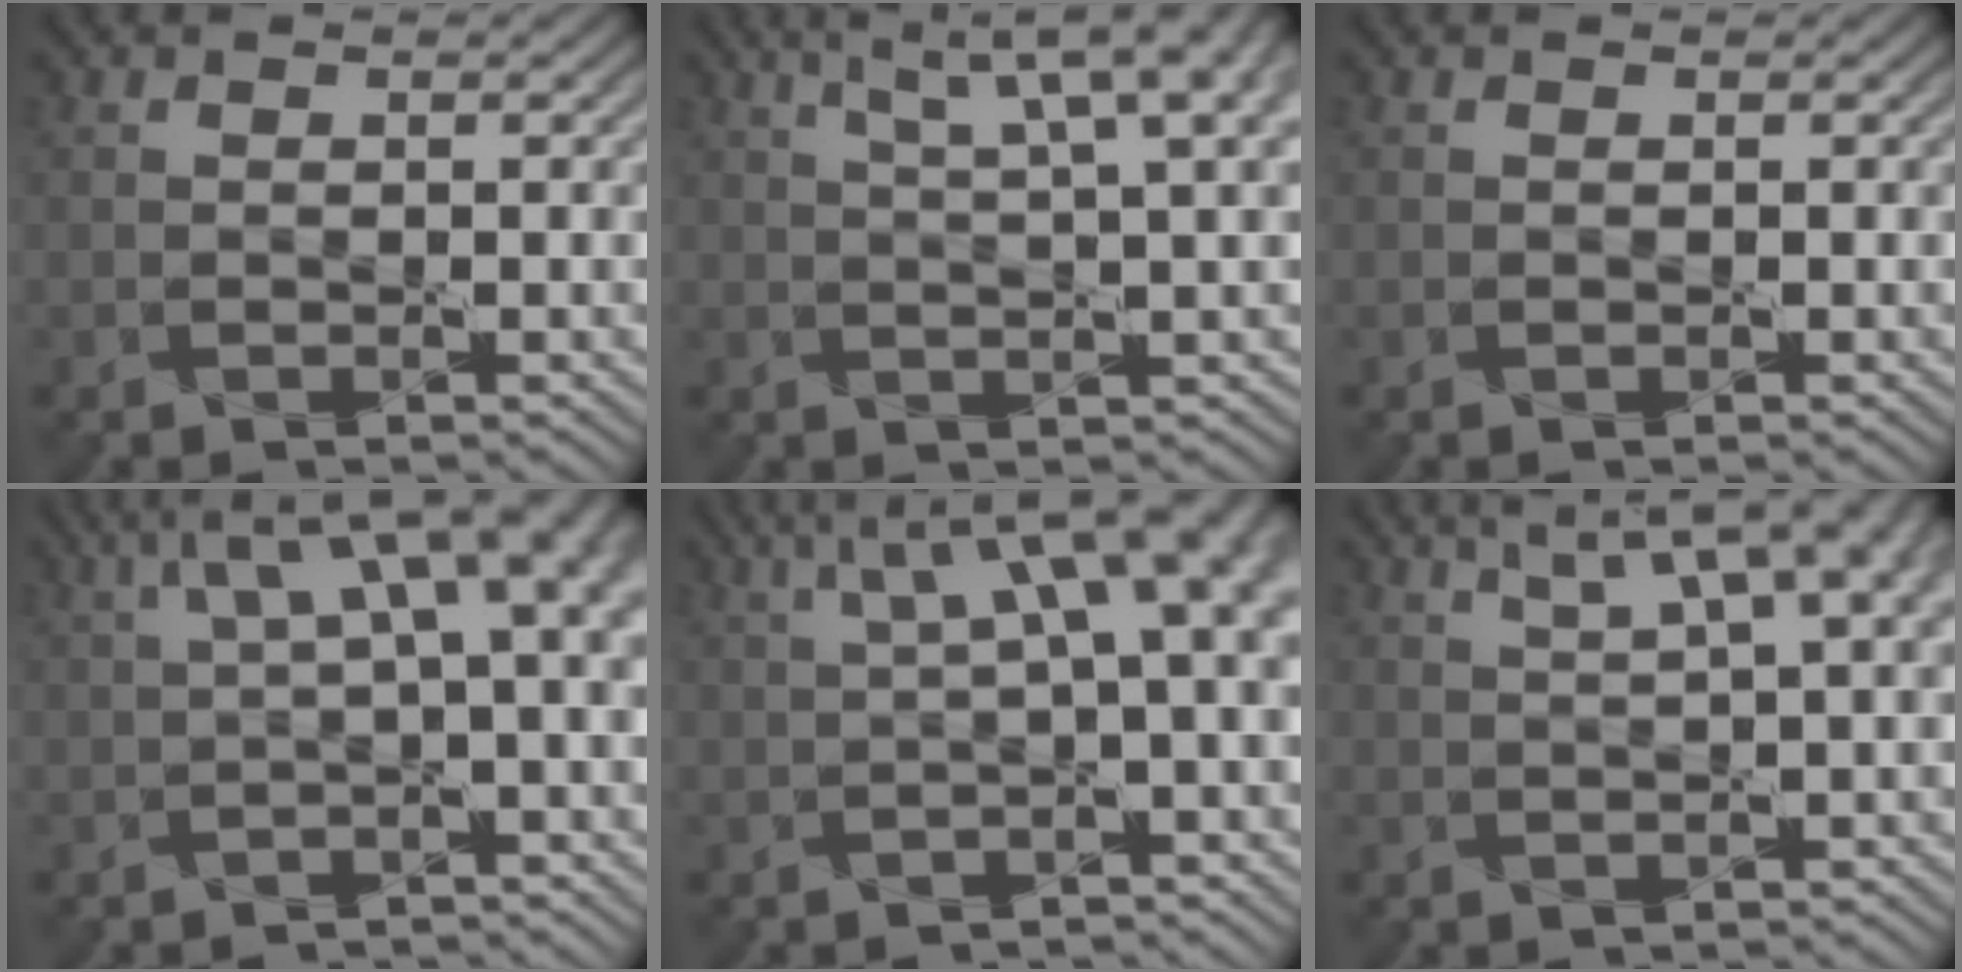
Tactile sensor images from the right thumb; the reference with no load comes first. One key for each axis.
{"total": 9.7, "fx": 5.0, "fy": 2.4, "fz": 8.0, "tx": -0.098, "ty": 0.030, "tz": 0.063}
{"total": 0.0}
{"total": 9.1, "fx": 2.2, "fy": 3.4, "fz": 8.2, "tx": -0.130, "ty": 0.016, "tz": 0.039}
{"total": 10.1, "fx": 2.5, "fy": 3.4, "fz": 9.2, "tx": -0.128, "ty": 0.019, "tz": 0.045}
{"total": 8.2, "fx": 3.8, "fy": 2.4, "fz": 6.9, "tx": -0.084, "ty": 0.029, "tz": 0.053}